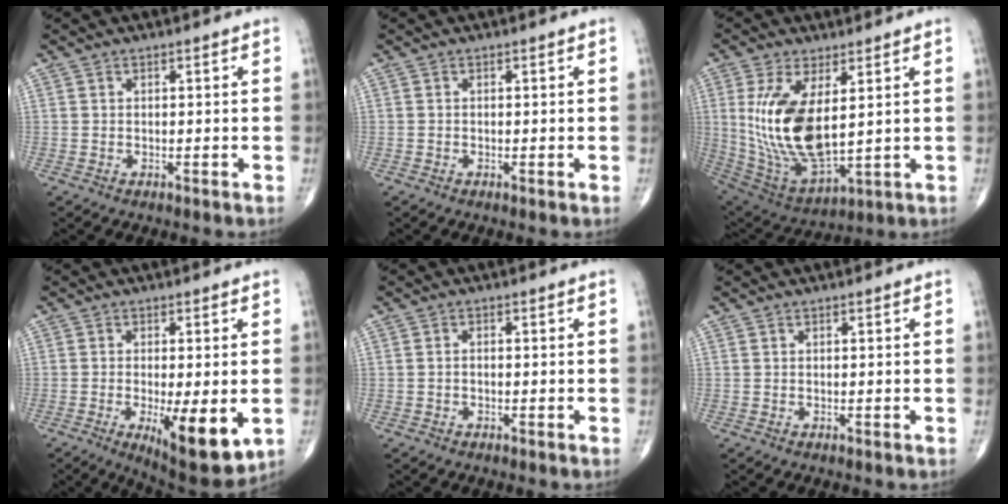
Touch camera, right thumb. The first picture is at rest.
{"total": 0.0}
{"total": 16.8, "force": [2.9, 7.5, 14.8], "torque": [-0.295, -0.024, 0.077]}
{"total": 12.0, "force": [-3.0, 3.8, 11.0], "torque": [-0.161, -0.025, -0.037]}
{"total": 0.9, "force": [-0.3, 0.6, 0.6], "torque": [-0.011, 0.004, -0.007]}
{"total": 0.0}